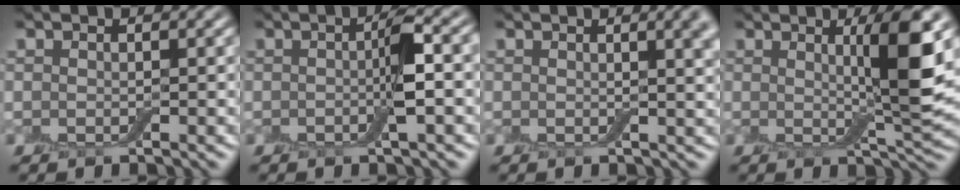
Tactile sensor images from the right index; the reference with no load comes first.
{"total": 3.2, "force": [-0.3, 0.4, 3.1], "torque": [-0.056, 0.007, -0.008]}
{"total": 3.8, "force": [1.1, 1.2, 3.4], "torque": [-0.035, 0.000, 0.022]}
{"total": 5.8, "force": [1.7, 0.5, 5.6], "torque": [-0.076, -0.002, 0.029]}